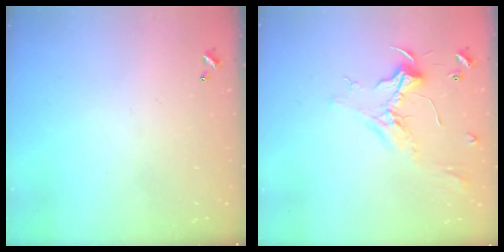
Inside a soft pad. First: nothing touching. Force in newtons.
{"total": 2.3, "press": 2.2, "slide": 0.8}